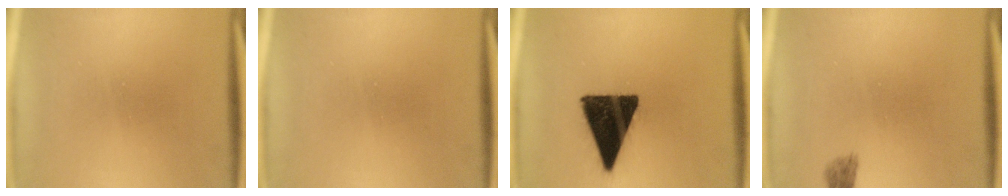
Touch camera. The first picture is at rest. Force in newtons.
{"total": 0.0}
{"total": 16.1}
{"total": 1.6}